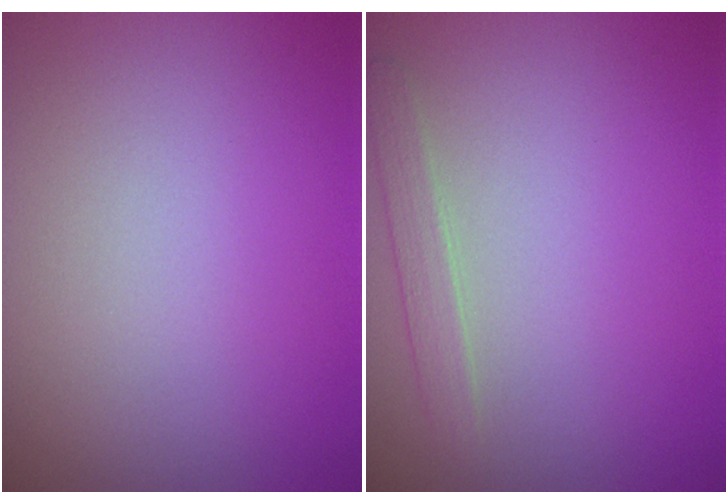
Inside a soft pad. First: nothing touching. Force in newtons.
{"total": 1.4, "press": 1.4, "slide": 0.0}